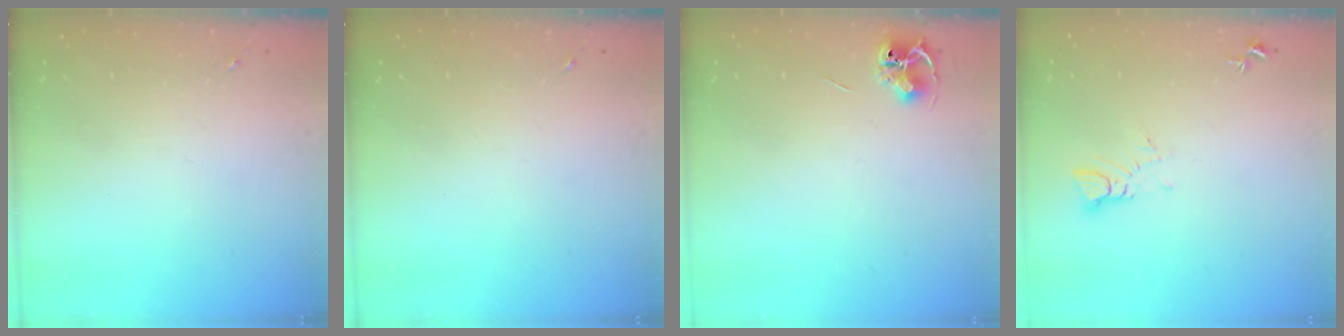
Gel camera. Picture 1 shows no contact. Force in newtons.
{"total": 0.0}
{"total": 6.5, "press": 6.5, "slide": 0.5}
{"total": 3.9, "press": 3.9, "slide": 0.2}